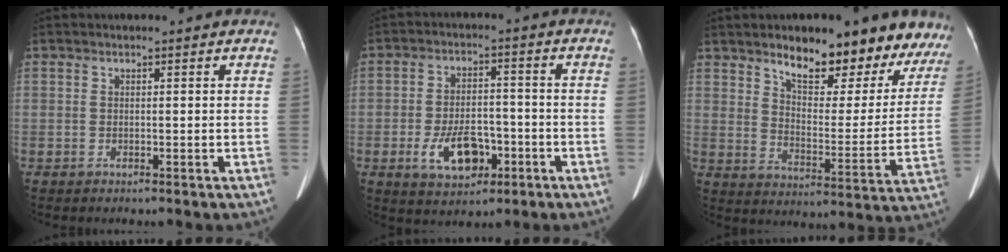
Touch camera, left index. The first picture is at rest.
{"total": 8.2, "force": [-3.4, 4.5, 5.9], "torque": [-0.111, 0.004, -0.051]}
{"total": 19.1, "force": [15.8, 5.9, 9.0], "torque": [-0.096, -0.023, 0.202]}